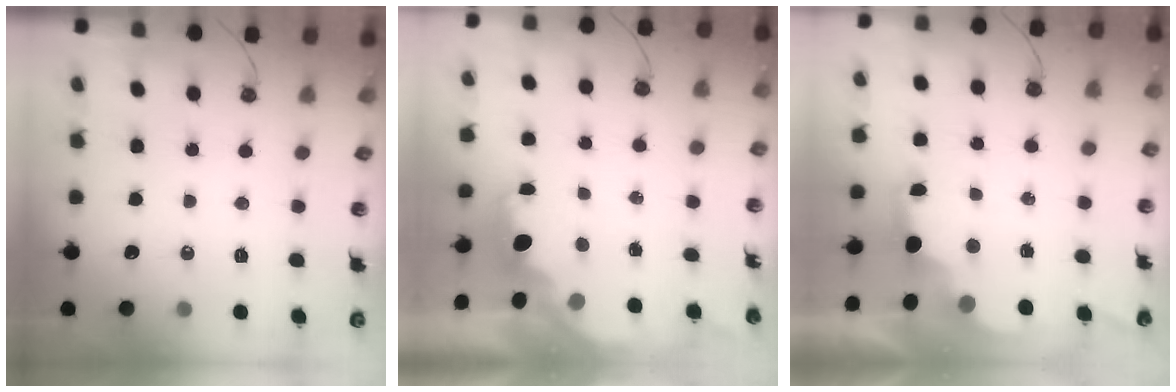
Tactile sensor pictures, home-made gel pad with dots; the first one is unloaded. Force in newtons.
{"total": 2.2, "press": 2.0, "slide": 0.8}
{"total": 2.7, "press": 2.6, "slide": 0.9}